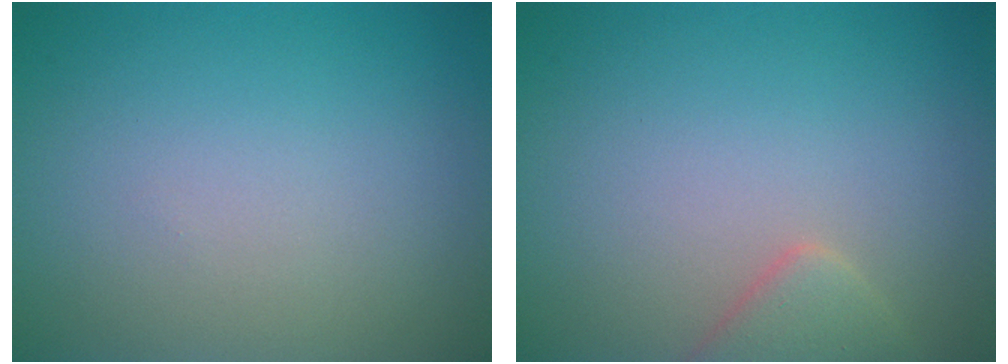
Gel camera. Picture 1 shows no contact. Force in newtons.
{"total": 2.3, "press": 2.3, "slide": 0.2}